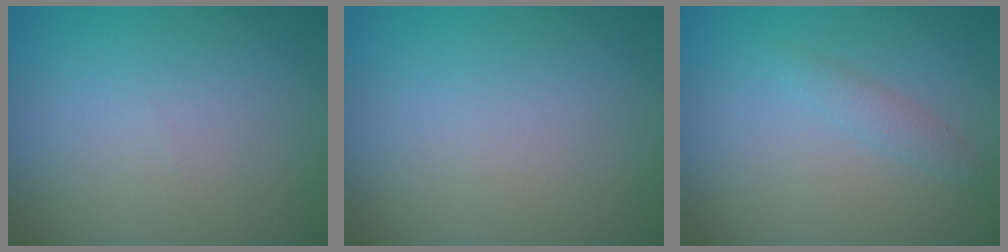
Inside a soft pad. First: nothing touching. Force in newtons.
{"total": 0.0}
{"total": 1.3, "press": 1.3, "slide": 0.0}